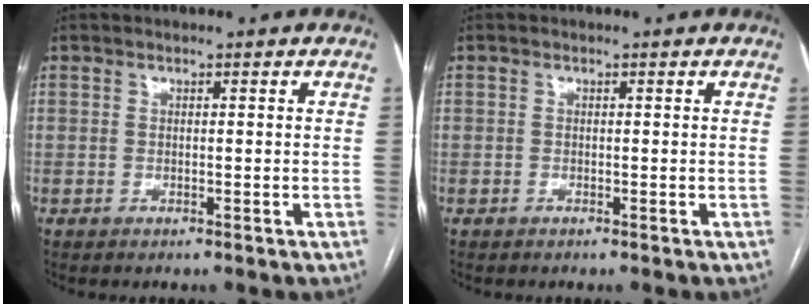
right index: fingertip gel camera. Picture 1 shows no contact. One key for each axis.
{"total": 0.5, "fx": -0.2, "fy": 0.5, "fz": -0.1, "tx": 0.000, "ty": 0.006, "tz": -0.007}